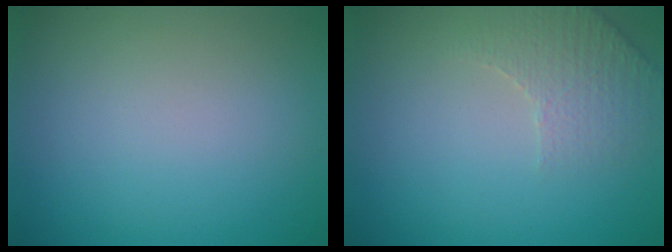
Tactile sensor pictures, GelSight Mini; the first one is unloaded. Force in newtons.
{"total": 2.8, "press": 2.7, "slide": 0.8}